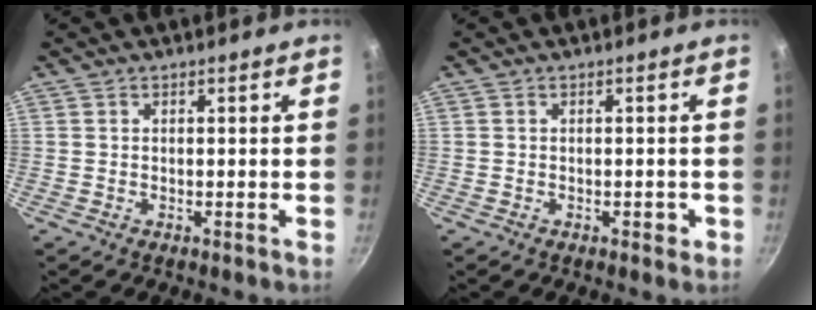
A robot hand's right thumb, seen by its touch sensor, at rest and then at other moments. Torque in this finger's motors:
{"motor_torque": [-0.13, 0.05, -0.06, -0.09, -0.03]}